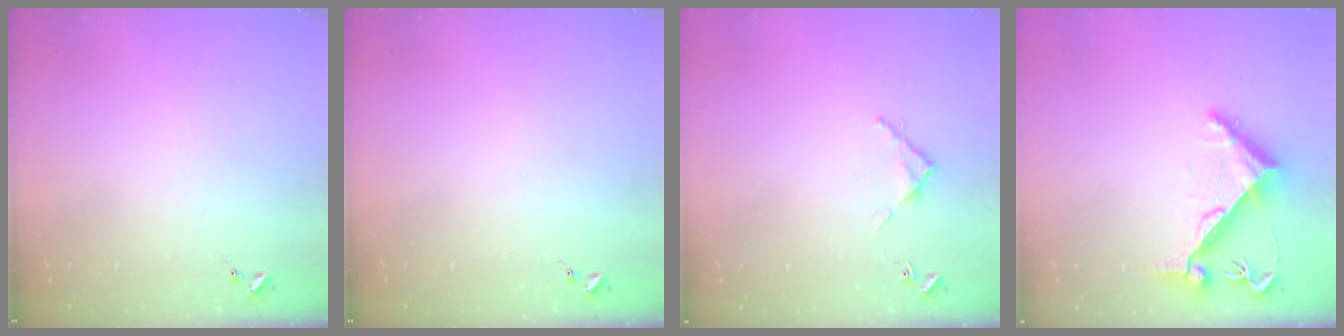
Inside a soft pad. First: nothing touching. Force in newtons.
{"total": 0.0}
{"total": 3.6, "press": 3.6, "slide": 0.3}
{"total": 6.7, "press": 6.6, "slide": 0.7}